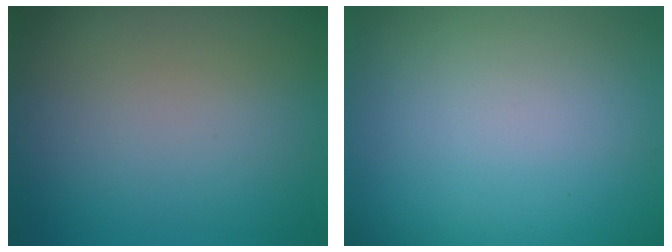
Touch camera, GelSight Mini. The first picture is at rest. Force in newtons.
{"total": 0.0}